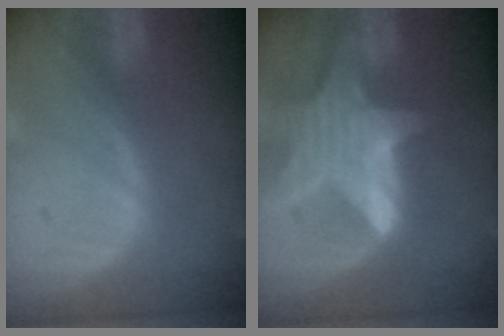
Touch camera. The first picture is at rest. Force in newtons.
{"total": 9.5, "press": 9.5, "slide": 0.7}